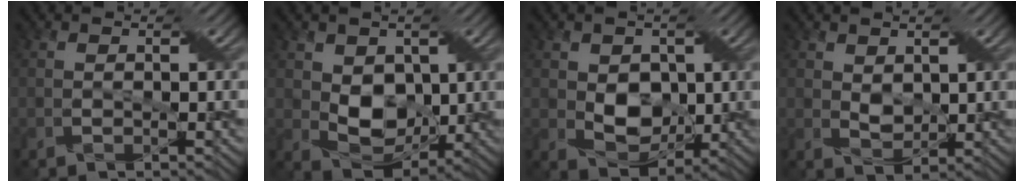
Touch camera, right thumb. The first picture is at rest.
{"total": 6.6, "force": [1.1, 5.1, 4.0], "torque": [-0.091, -0.009, 0.019]}
{"total": 6.0, "force": [0.6, 4.7, 3.7], "torque": [-0.077, -0.006, 0.012]}
{"total": 2.7, "force": [1.3, 1.9, 1.5], "torque": [-0.037, -0.003, 0.025]}